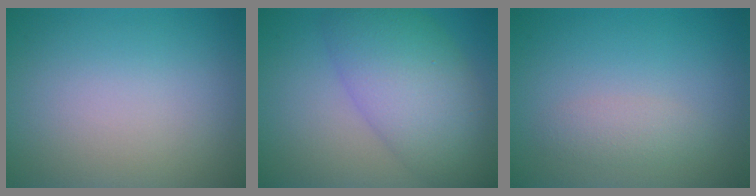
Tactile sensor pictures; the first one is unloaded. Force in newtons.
{"total": 8.0, "press": 8.0, "slide": 0.2}
{"total": 1.5, "press": 1.5, "slide": 0.1}